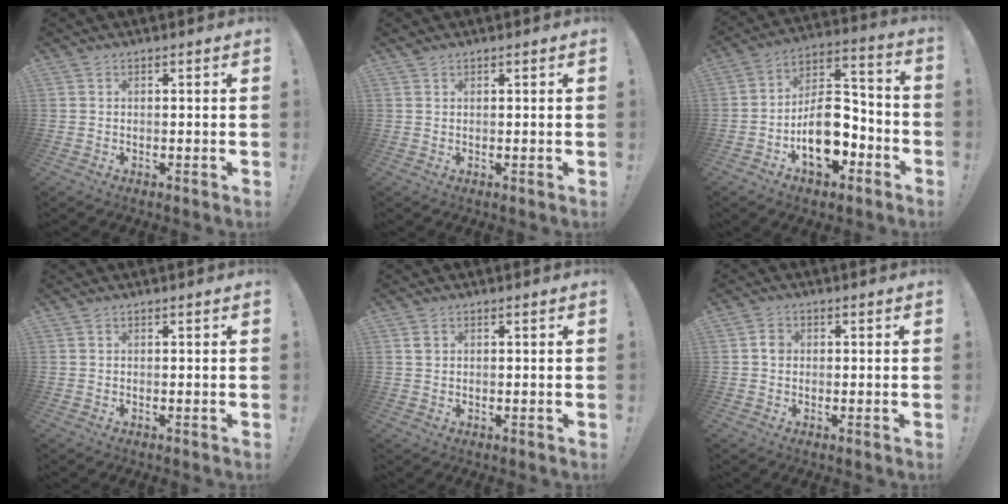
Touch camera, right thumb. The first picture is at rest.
{"total": 0.8, "force": [0.7, 0.3, 0.3], "torque": [-0.006, -0.001, 0.013]}
{"total": 16.1, "force": [-6.7, 10.0, 10.7], "torque": [-0.162, 0.048, -0.104]}
{"total": 0.0}
{"total": 1.2, "force": [0.5, 1.0, 0.3], "torque": [-0.005, 0.003, 0.009]}
{"total": 2.5, "force": [-0.2, 2.1, 1.3], "torque": [-0.016, 0.005, -0.006]}